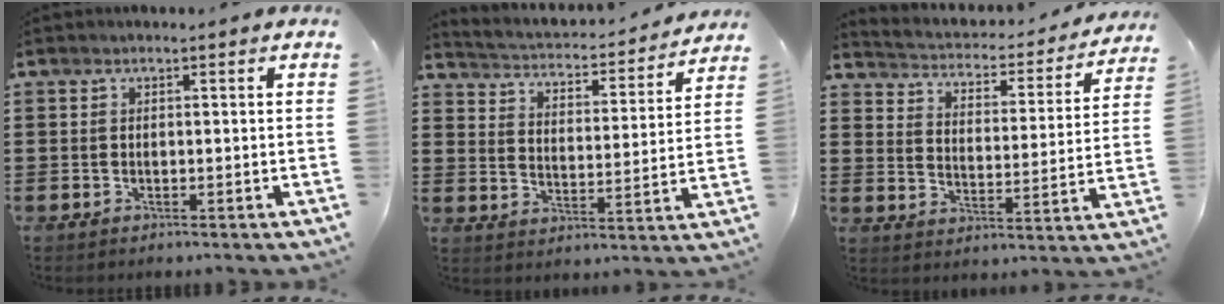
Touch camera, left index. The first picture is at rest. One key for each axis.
{"total": 2.5, "fx": 2.5, "fy": 0.1, "fz": 0.1, "tx": -0.023, "ty": -0.032, "tz": 0.032}
{"total": 2.5, "fx": 2.5, "fy": 0.3, "fz": 0.2, "tx": -0.027, "ty": -0.029, "tz": 0.031}